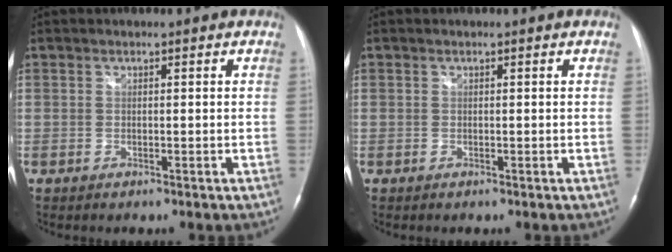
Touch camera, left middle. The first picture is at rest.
{"total": 0.0}